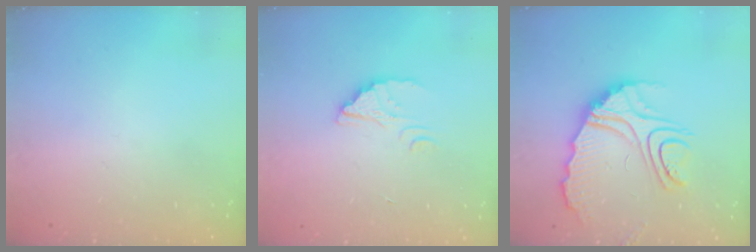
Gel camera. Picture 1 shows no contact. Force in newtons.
{"total": 2.1, "press": 2.1, "slide": 0.2}
{"total": 12.7, "press": 12.6, "slide": 1.3}